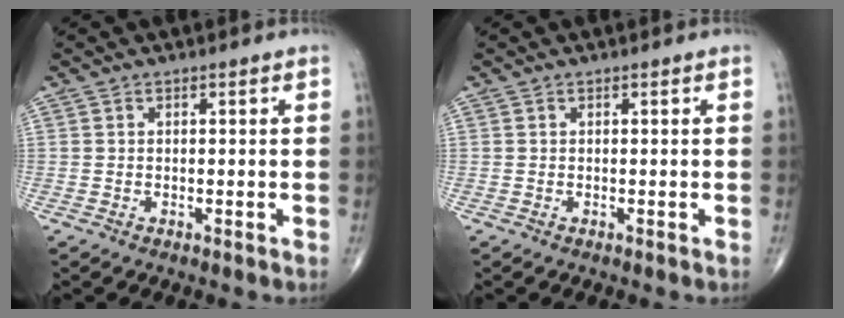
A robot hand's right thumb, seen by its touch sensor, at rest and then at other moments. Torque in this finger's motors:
{"motor_torque": [0.00, 0.00, 0.00, 0.00, 0.00]}